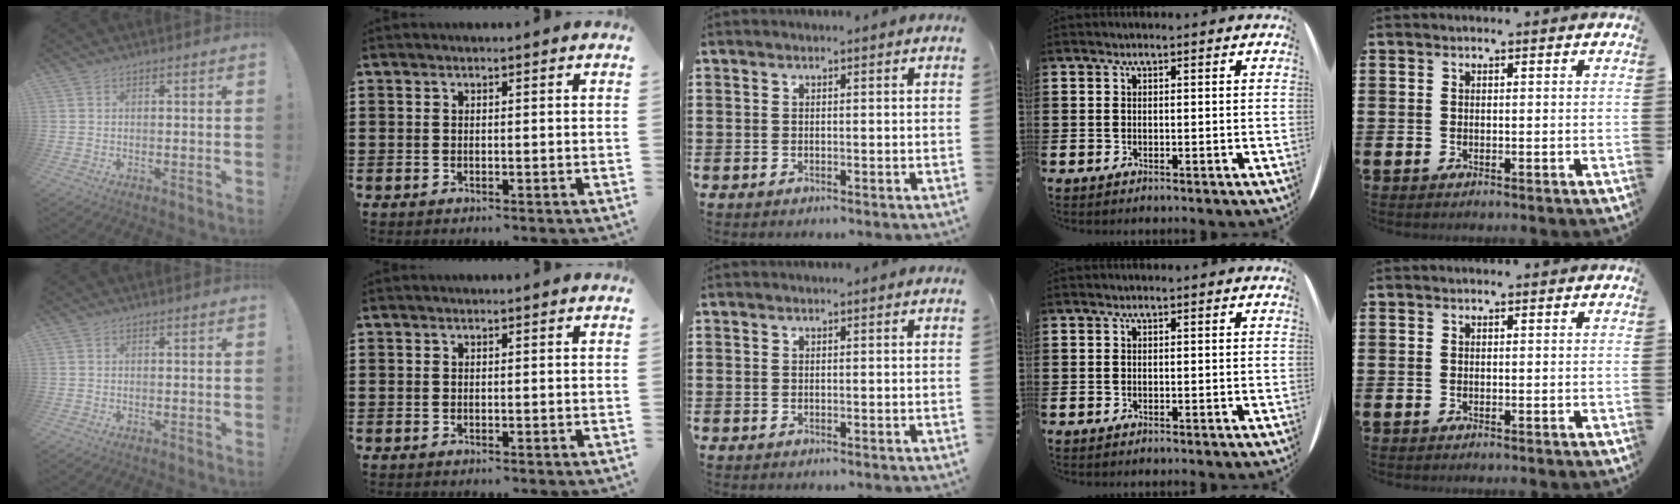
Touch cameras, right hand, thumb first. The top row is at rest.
{}